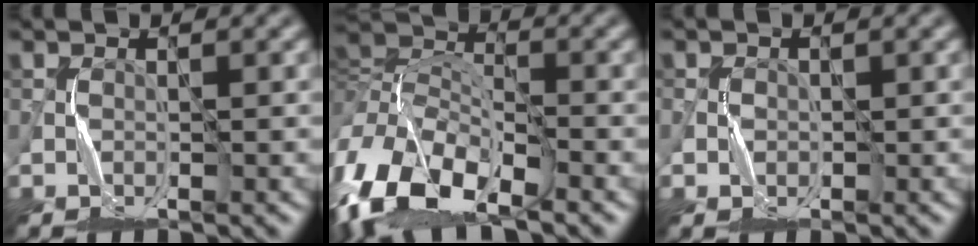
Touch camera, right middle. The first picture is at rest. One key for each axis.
{"total": 13.0, "fx": -6.4, "fy": 7.1, "fz": 8.8, "tx": -0.189, "ty": -0.001, "tz": -0.140}
{"total": 1.2, "fx": -0.2, "fy": 1.0, "fz": 0.6, "tx": -0.010, "ty": 0.002, "tz": -0.007}